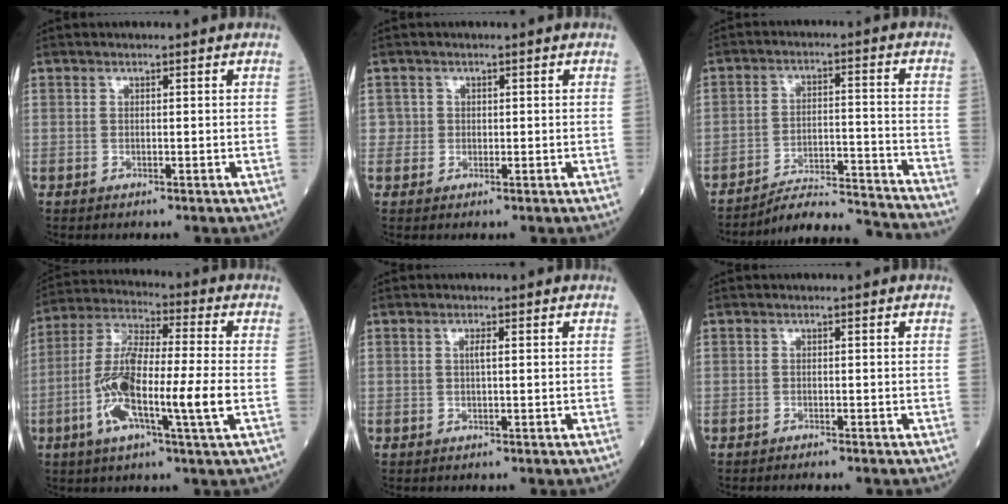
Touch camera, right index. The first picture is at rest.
{"total": 1.6, "force": [0.1, 1.6, -0.1], "torque": [0.013, 0.004, -0.003]}
{"total": 11.8, "force": [-11.8, -0.7, 1.0], "torque": [-0.006, 0.020, -0.186]}
{"total": 14.6, "force": [-3.5, 1.1, 14.1], "torque": [-0.281, 0.000, -0.072]}
{"total": 1.2, "force": [0.2, 0.1, 1.2], "torque": [-0.022, 0.002, 0.003]}
{"total": 1.5, "force": [-1.3, 0.0, 0.7], "torque": [-0.010, 0.000, -0.016]}